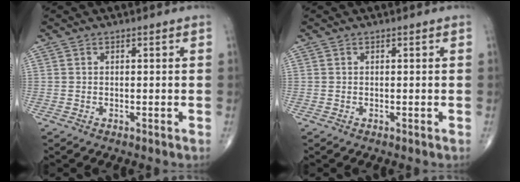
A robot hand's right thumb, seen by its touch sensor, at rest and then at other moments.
{"total": 0.0}